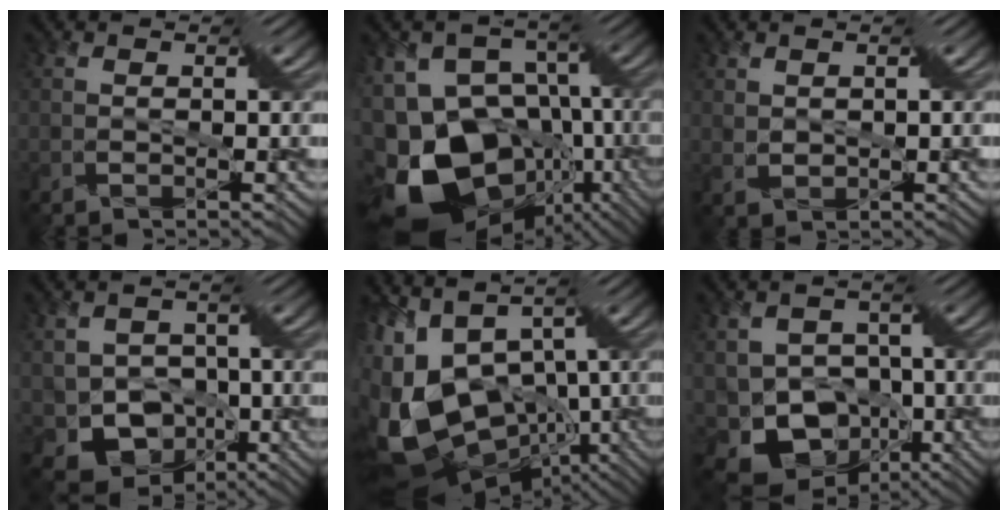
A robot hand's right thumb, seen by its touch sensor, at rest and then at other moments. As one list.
[{"total": 18.7, "force": [-6.5, 13.0, 11.8], "torque": [-0.262, -0.020, -0.063]}, {"total": 1.4, "force": [1.2, 0.6, 0.3], "torque": [-0.034, -0.004, 0.032]}, {"total": 8.3, "force": [-2.5, 7.1, 3.5], "torque": [-0.086, -0.030, -0.047]}, {"total": 16.1, "force": [-0.4, 10.6, 12.2], "torque": [-0.278, -0.021, 0.039]}, {"total": 10.5, "force": [-4.6, 8.4, 4.5], "torque": [-0.132, -0.016, -0.072]}]